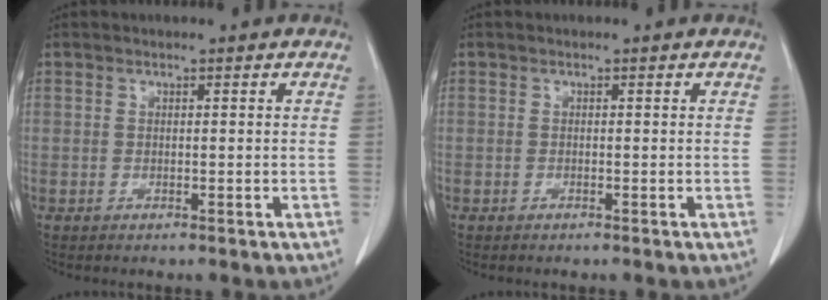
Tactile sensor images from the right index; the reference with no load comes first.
{"total": 0.0}